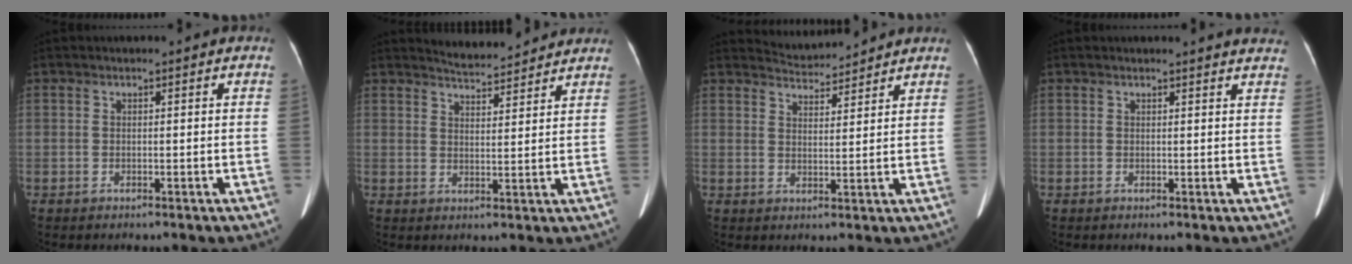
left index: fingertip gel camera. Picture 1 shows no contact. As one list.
[{"total": 7.0, "force": [6.9, 0.8, 1.2], "torque": [-0.029, 0.012, 0.095]}, {"total": 5.0, "force": [5.0, 0.2, -0.3], "torque": [-0.007, 0.011, 0.081]}, {"total": 6.4, "force": [6.3, 0.5, 1.1], "torque": [-0.001, -0.011, 0.039]}]